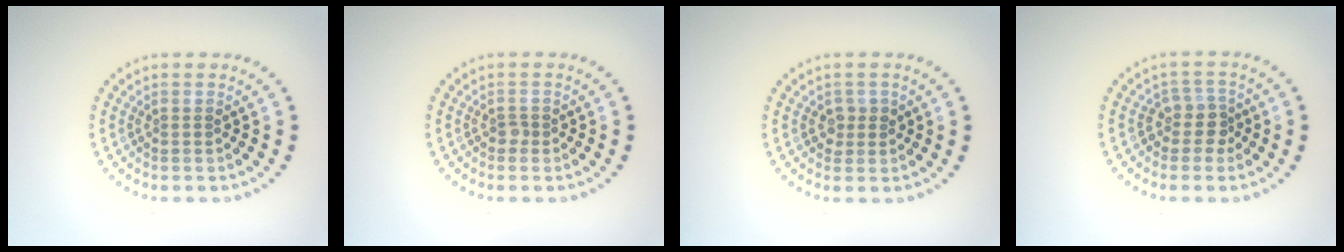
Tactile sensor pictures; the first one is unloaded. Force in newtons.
{"total": 0.8, "press": 0.5, "slide": 0.6}
{"total": 1.3, "press": 1.2, "slide": 0.6}
{"total": 2.1, "press": 1.6, "slide": 1.3}